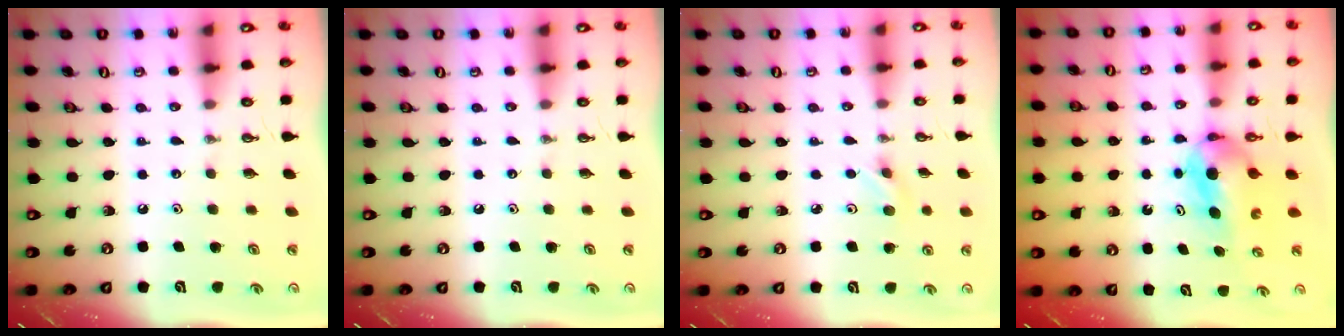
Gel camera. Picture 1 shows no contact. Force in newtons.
{"total": 0.0}
{"total": 3.9, "press": 3.7, "slide": 1.3}
{"total": 5.9, "press": 5.5, "slide": 2.3}